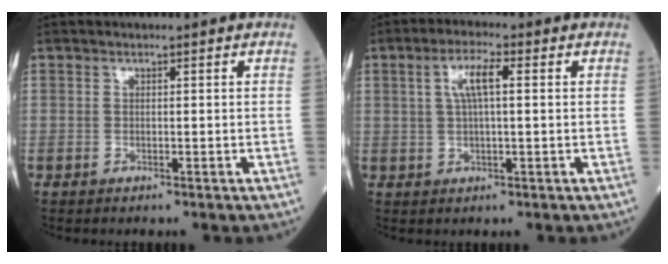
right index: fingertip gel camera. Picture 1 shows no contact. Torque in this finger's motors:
{"motor_torque": [0.10, 0.07, 0.09, 0.06]}